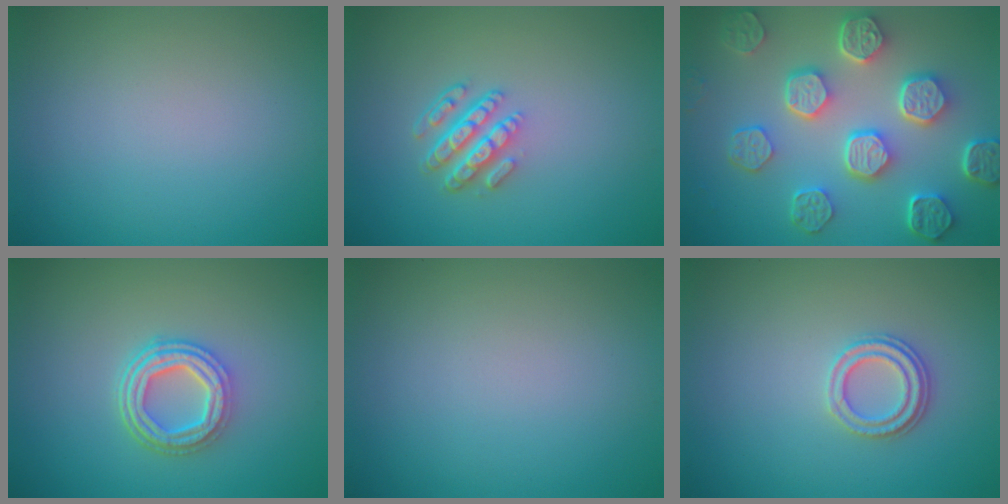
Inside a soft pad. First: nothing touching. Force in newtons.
{"total": 4.2, "press": 3.1, "slide": 2.9}
{"total": 7.8, "press": 5.9, "slide": 5.1}
{"total": 4.6, "press": 3.5, "slide": 3.1}
{"total": 0.0}
{"total": 2.3, "press": 2.1, "slide": 1.0}